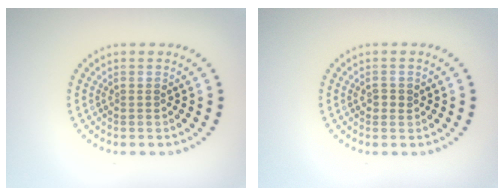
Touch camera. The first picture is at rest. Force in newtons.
{"total": 1.1, "press": 1.1, "slide": 0.4}